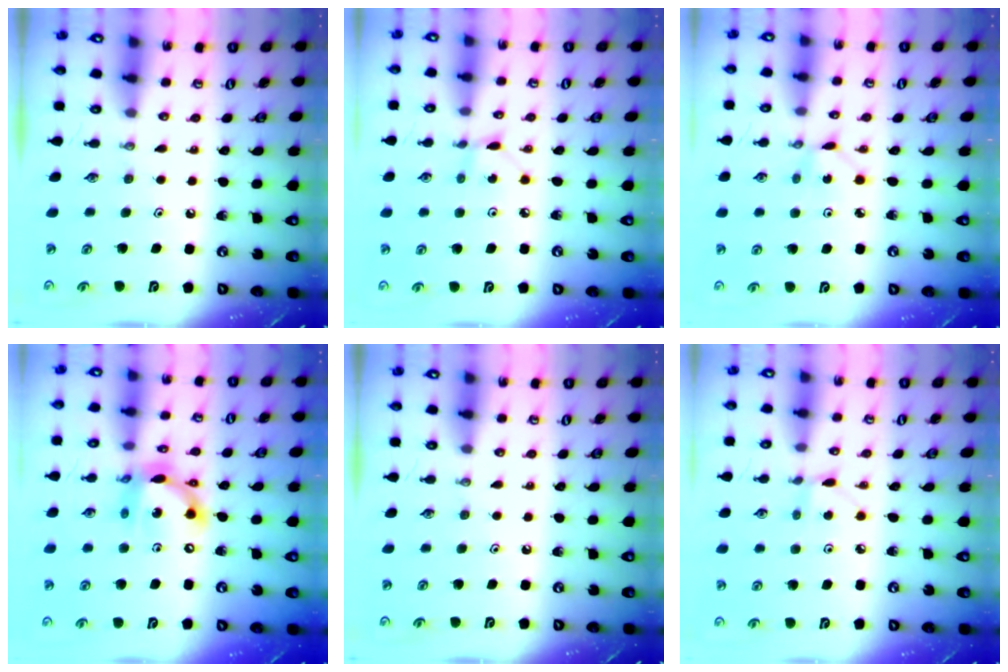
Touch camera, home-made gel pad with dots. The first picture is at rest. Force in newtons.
{"total": 1.3, "press": 1.3, "slide": 0.1}
{"total": 1.3, "press": 1.3, "slide": 0.2}
{"total": 14.2, "press": 14.1, "slide": 1.1}
{"total": 0.0}
{"total": 2.9, "press": 2.9, "slide": 0.4}